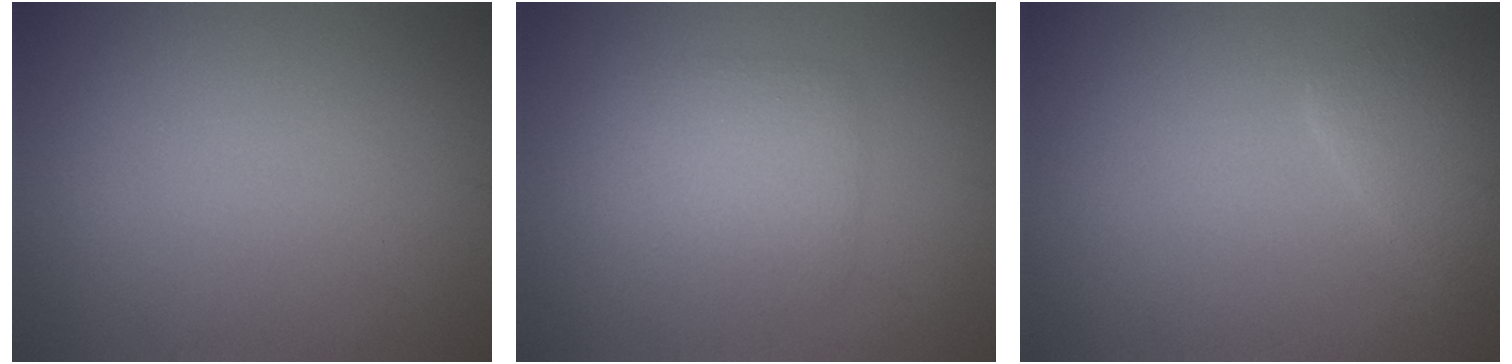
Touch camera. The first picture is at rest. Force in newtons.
{"total": 2.8, "press": 2.8, "slide": 0.0}
{"total": 2.5, "press": 2.5, "slide": 0.2}